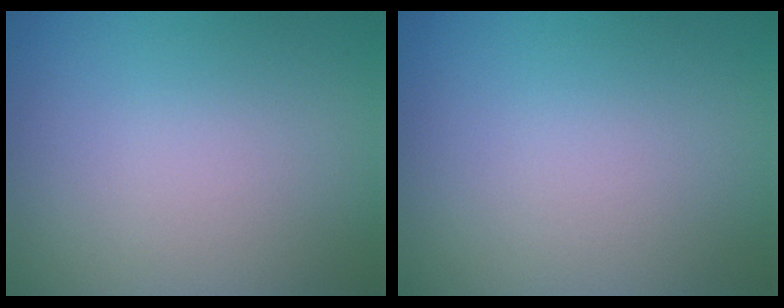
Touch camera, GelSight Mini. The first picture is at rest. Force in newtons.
{"total": 0.0}